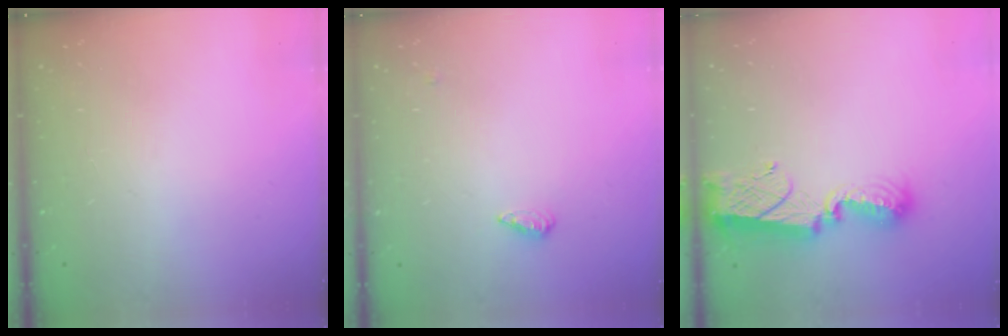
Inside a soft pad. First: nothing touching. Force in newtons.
{"total": 3.2, "press": 3.1, "slide": 0.3}
{"total": 11.4, "press": 11.4, "slide": 0.8}